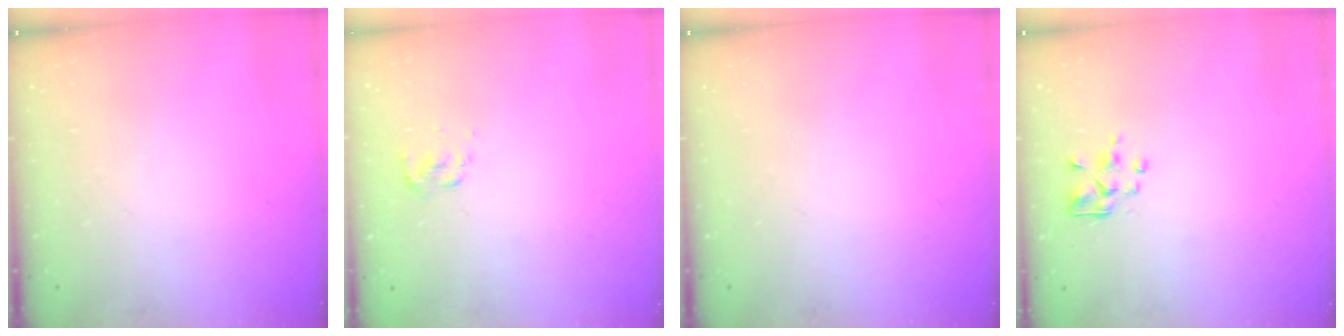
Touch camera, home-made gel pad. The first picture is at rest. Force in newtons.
{"total": 2.6, "press": 2.5, "slide": 0.8}
{"total": 0.0}
{"total": 2.5, "press": 2.5, "slide": 0.2}